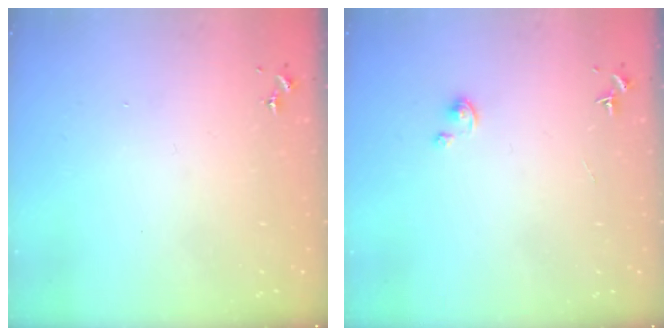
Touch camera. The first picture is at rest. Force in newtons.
{"total": 2.4, "press": 2.4, "slide": 0.3}